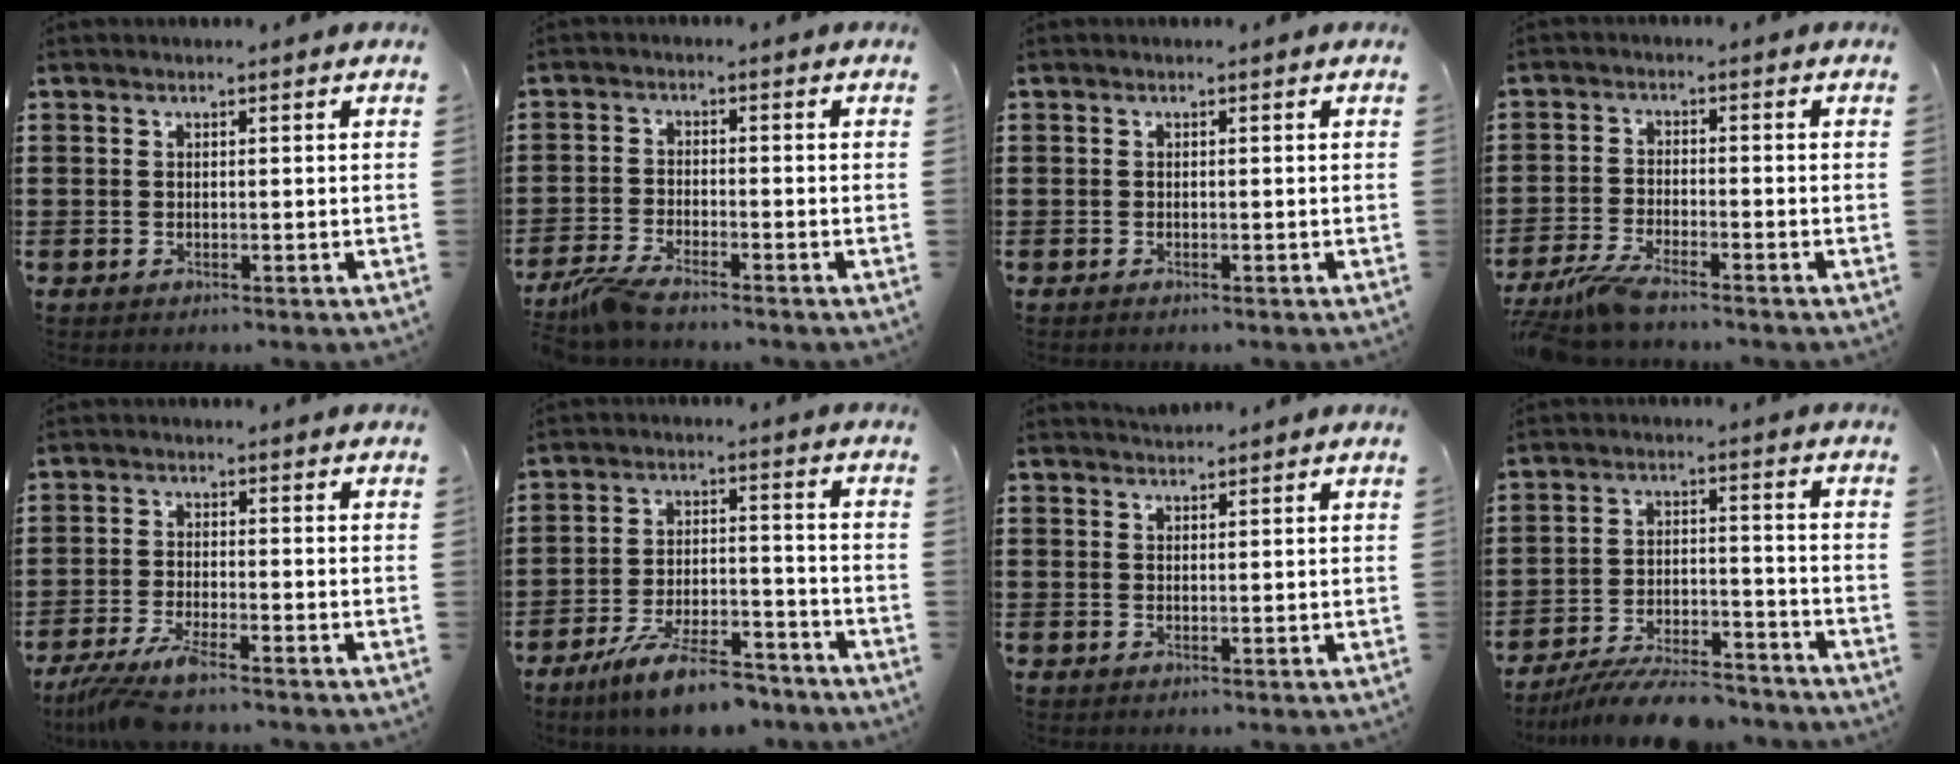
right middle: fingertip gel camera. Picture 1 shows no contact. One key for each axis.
{"total": 4.1, "fx": -3.6, "fy": 0.2, "fz": 2.0, "tx": -0.063, "ty": -0.015, "tz": -0.075}
{"total": 0.0}
{"total": 4.8, "fx": -4.2, "fy": 0.3, "fz": 2.2, "tx": -0.064, "ty": -0.015, "tz": -0.086}
{"total": 5.3, "fx": -4.5, "fy": -0.1, "fz": 2.8, "tx": -0.075, "ty": -0.024, "tz": -0.089}
{"total": 9.6, "fx": -8.1, "fy": 1.5, "fz": 5.0, "tx": -0.094, "ty": 0.015, "tz": -0.154}
{"total": 1.3, "fx": 1.3, "fy": 0.2, "fz": 0.1, "tx": -0.004, "ty": 0.002, "tz": 0.024}
{"total": 8.4, "fx": -7.8, "fy": 1.1, "fz": 3.0, "tx": -0.054, "ty": 0.012, "tz": -0.147}